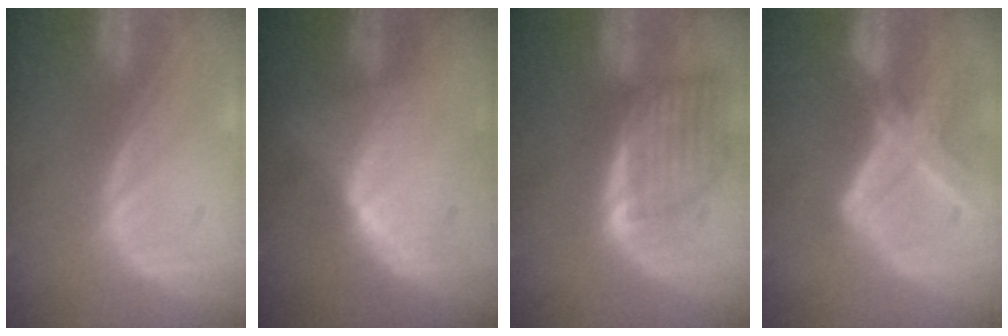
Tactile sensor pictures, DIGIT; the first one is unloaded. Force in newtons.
{"total": 6.1, "press": 6.1, "slide": 0.9}
{"total": 8.1, "press": 7.3, "slide": 3.5}
{"total": 8.2, "press": 7.1, "slide": 4.1}